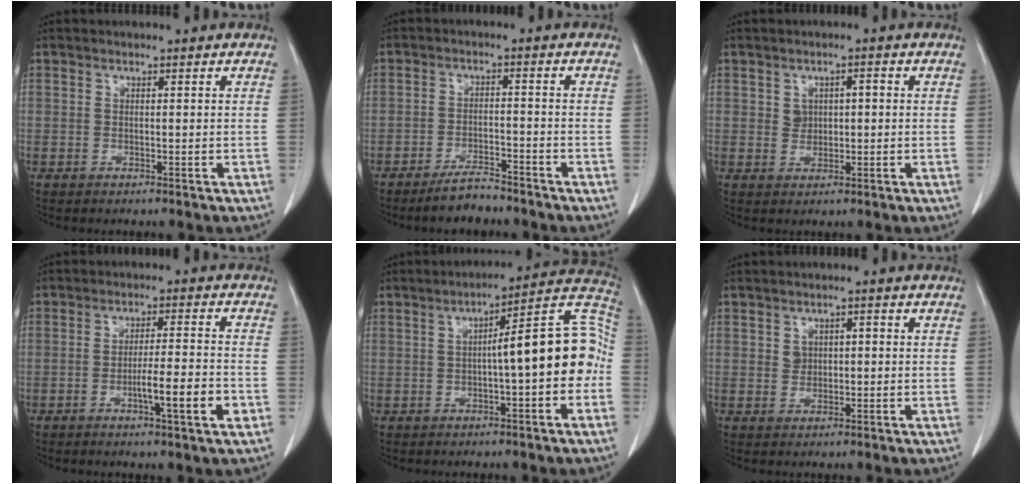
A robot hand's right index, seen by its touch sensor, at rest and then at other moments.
{"total": 4.7, "force": [-4.2, 1.0, 1.9], "torque": [-0.037, -0.005, -0.074]}
{"total": 2.9, "force": [0.5, 2.1, 1.9], "torque": [-0.029, 0.012, 0.013]}
{"total": 7.2, "force": [-2.7, 0.0, 6.7], "torque": [-0.102, -0.005, -0.043]}
{"total": 13.8, "force": [-0.8, 2.0, 13.6], "torque": [-0.177, 0.044, -0.015]}
{"total": 2.4, "force": [0.4, 1.9, 1.5], "torque": [-0.023, 0.010, 0.009]}